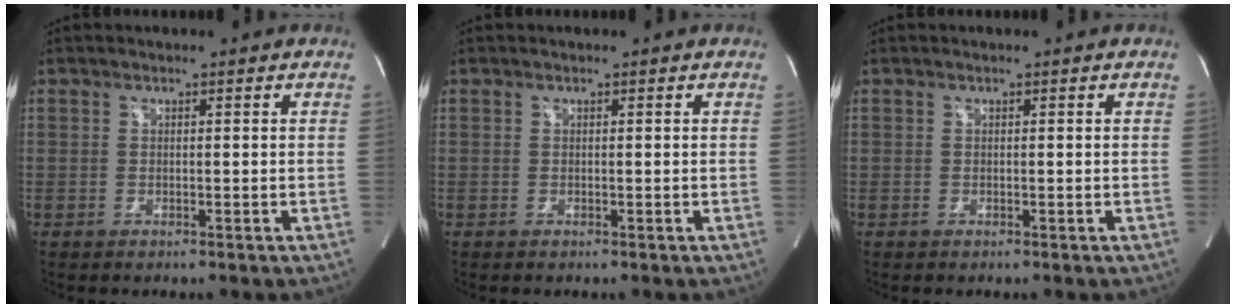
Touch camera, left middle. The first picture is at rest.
{"total": 0.0}
{"total": 0.0}